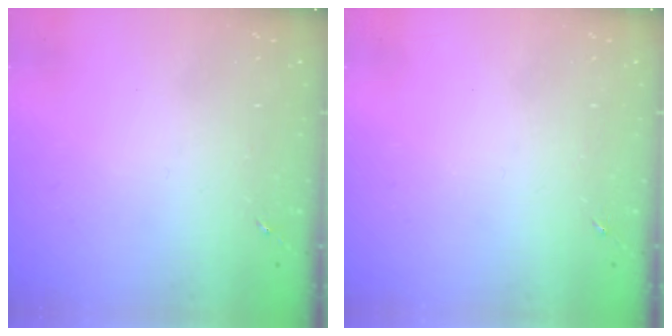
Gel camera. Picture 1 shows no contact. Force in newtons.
{"total": 0.0}